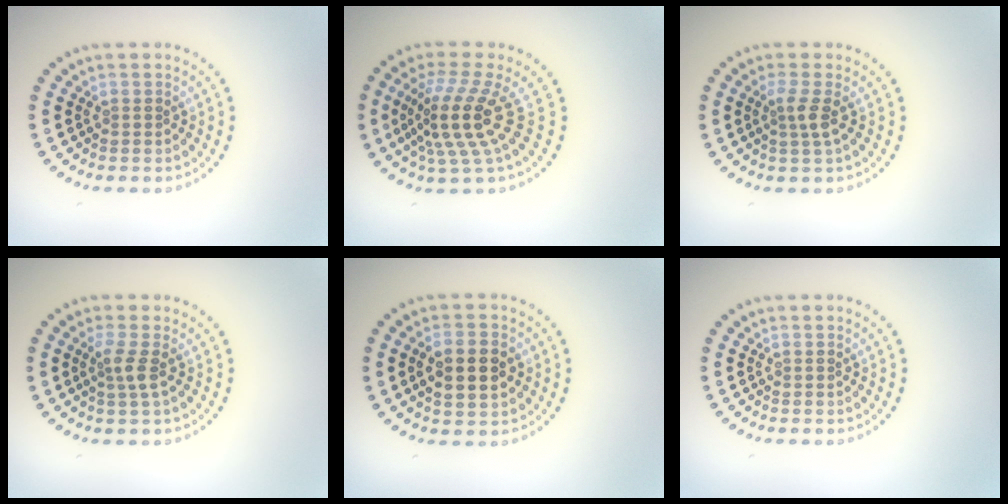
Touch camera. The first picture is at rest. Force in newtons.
{"total": 5.1, "press": 3.6, "slide": 3.6}
{"total": 1.8, "press": 1.2, "slide": 1.3}
{"total": 1.9, "press": 1.5, "slide": 1.3}
{"total": 3.9, "press": 3.8, "slide": 0.4}
{"total": 0.0}